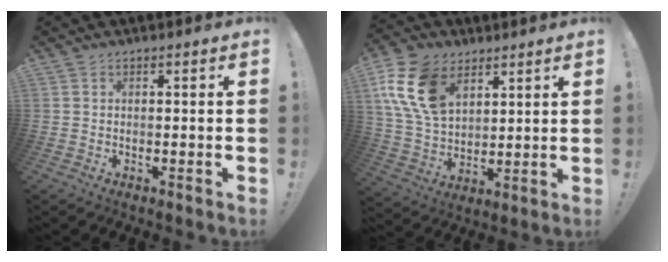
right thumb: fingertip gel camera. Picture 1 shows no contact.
{"total": 17.6, "force": [7.7, 11.8, 10.5], "torque": [-0.206, -0.028, 0.148]}